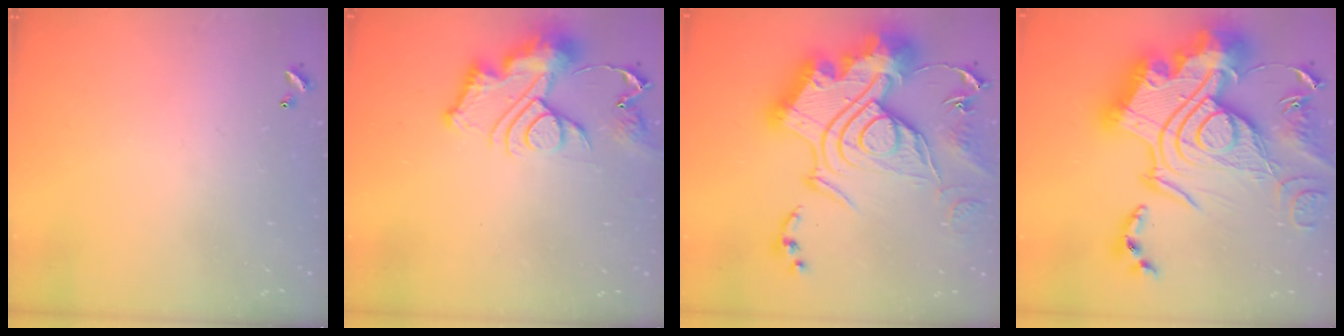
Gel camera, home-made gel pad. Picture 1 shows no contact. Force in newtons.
{"total": 13.4, "press": 13.4, "slide": 1.4}
{"total": 1.1, "press": 1.1, "slide": 0.0}
{"total": 0.7, "press": 0.7, "slide": 0.1}